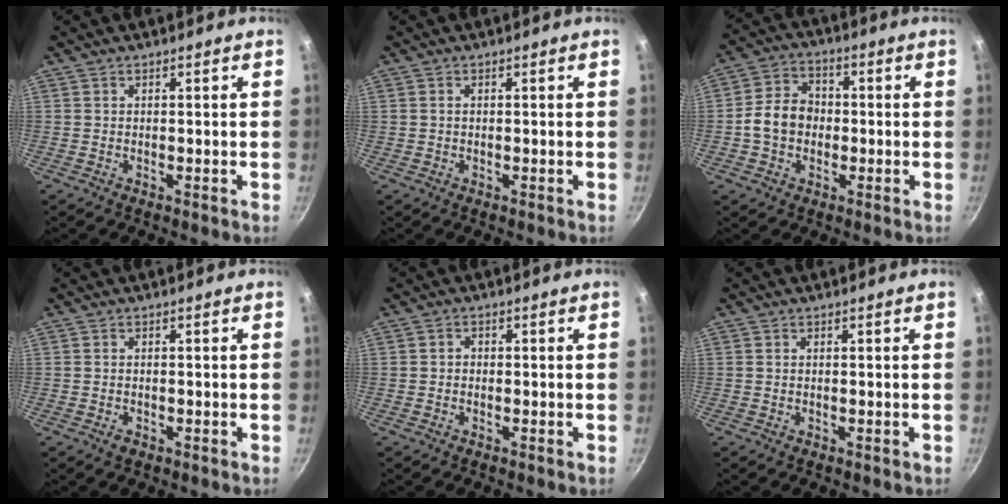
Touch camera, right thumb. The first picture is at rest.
{"total": 0.6, "force": [0.0, 0.5, 0.4], "torque": [-0.006, 0.004, 0.000]}
{"total": 8.7, "force": [-1.0, 6.9, 5.1], "torque": [-0.062, 0.025, -0.031]}
{"total": 1.2, "force": [-0.6, 0.8, 0.7], "torque": [-0.012, 0.000, -0.010]}
{"total": 1.1, "force": [-0.3, 0.9, 0.4], "torque": [-0.007, 0.005, -0.006]}
{"total": 0.0}